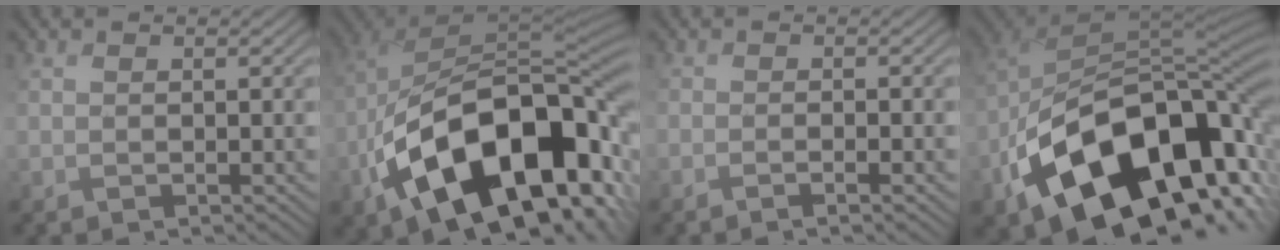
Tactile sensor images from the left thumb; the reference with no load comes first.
{"total": 18.1, "force": [-7.2, 10.3, 13.1], "torque": [-0.220, -0.014, -0.116]}
{"total": 1.7, "force": [-1.4, 0.2, 1.0], "torque": [-0.011, 0.004, -0.032]}
{"total": 18.3, "force": [-8.5, 11.2, 11.6], "torque": [-0.194, -0.028, -0.136]}